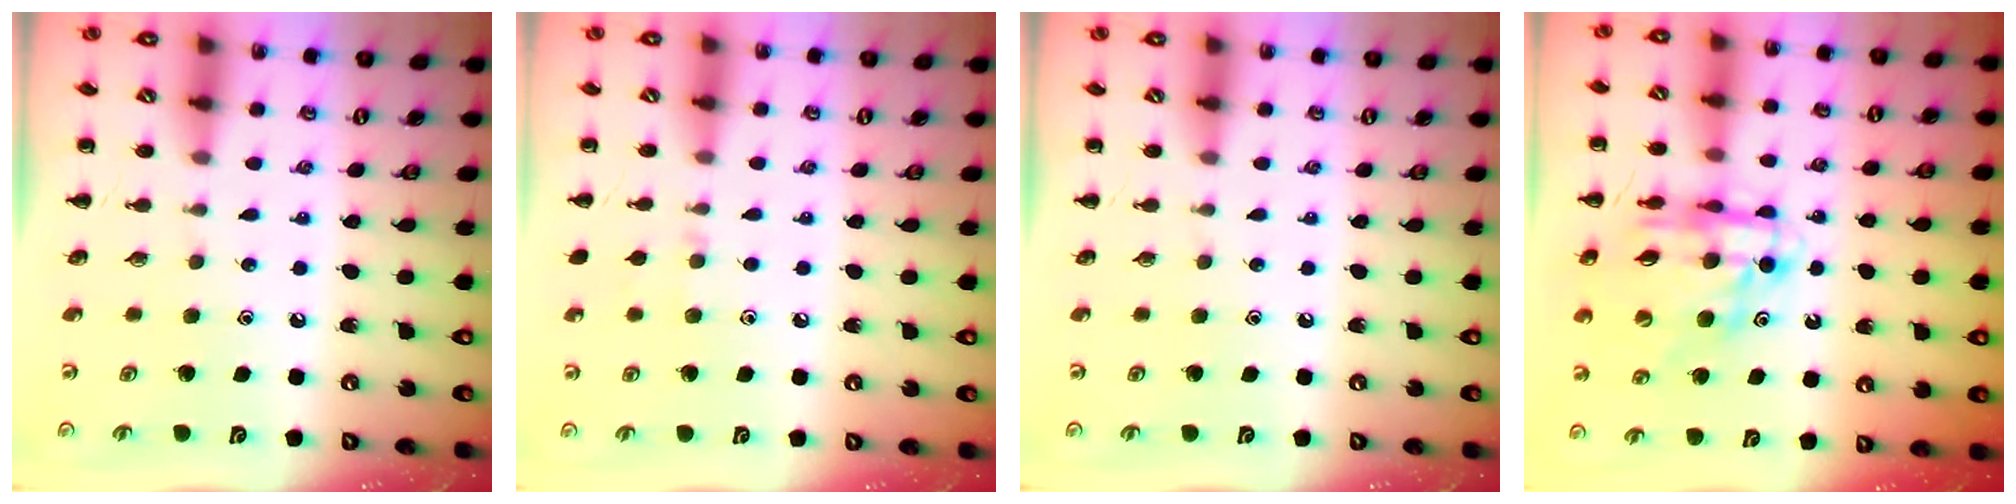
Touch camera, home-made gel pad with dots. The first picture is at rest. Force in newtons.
{"total": 4.9, "press": 4.6, "slide": 1.7}
{"total": 0.0}
{"total": 13.4, "press": 12.9, "slide": 3.8}